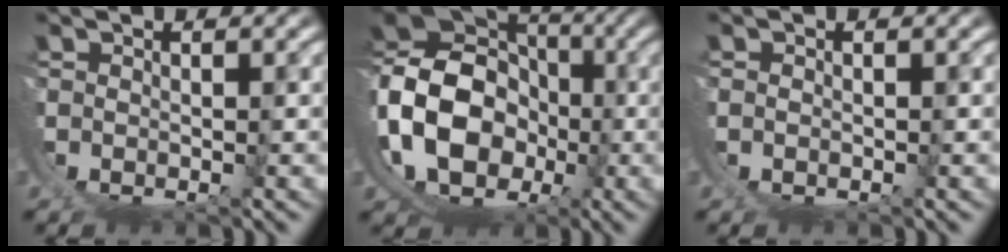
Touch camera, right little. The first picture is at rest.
{"total": 17.0, "force": [2.1, 14.0, 9.4], "torque": [-0.246, -0.051, 0.051]}
{"total": 0.6, "force": [-0.1, 0.5, 0.2], "torque": [-0.006, 0.001, -0.002]}